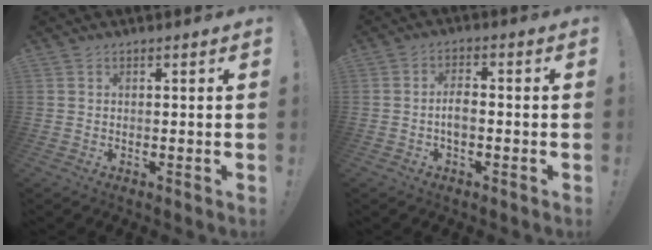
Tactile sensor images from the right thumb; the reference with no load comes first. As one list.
[{"total": 4.3, "force": [-1.1, 2.0, 3.6], "torque": [-0.063, 0.000, -0.023]}]